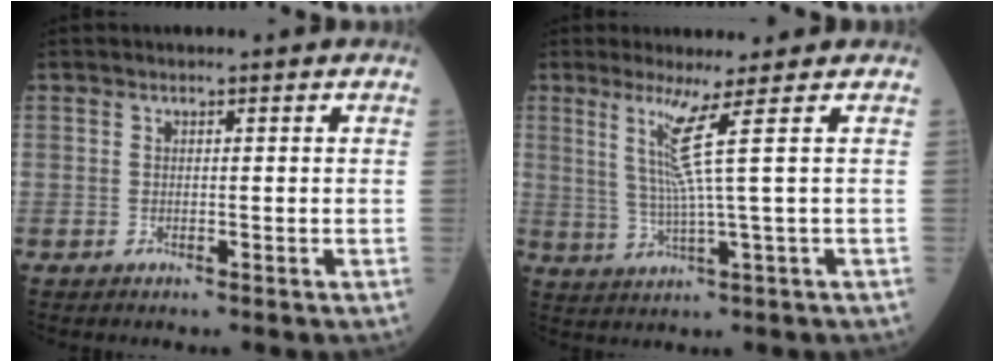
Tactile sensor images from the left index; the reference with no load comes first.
{"total": 5.5, "force": [2.2, -2.3, 4.5], "torque": [-0.094, -0.013, 0.052]}